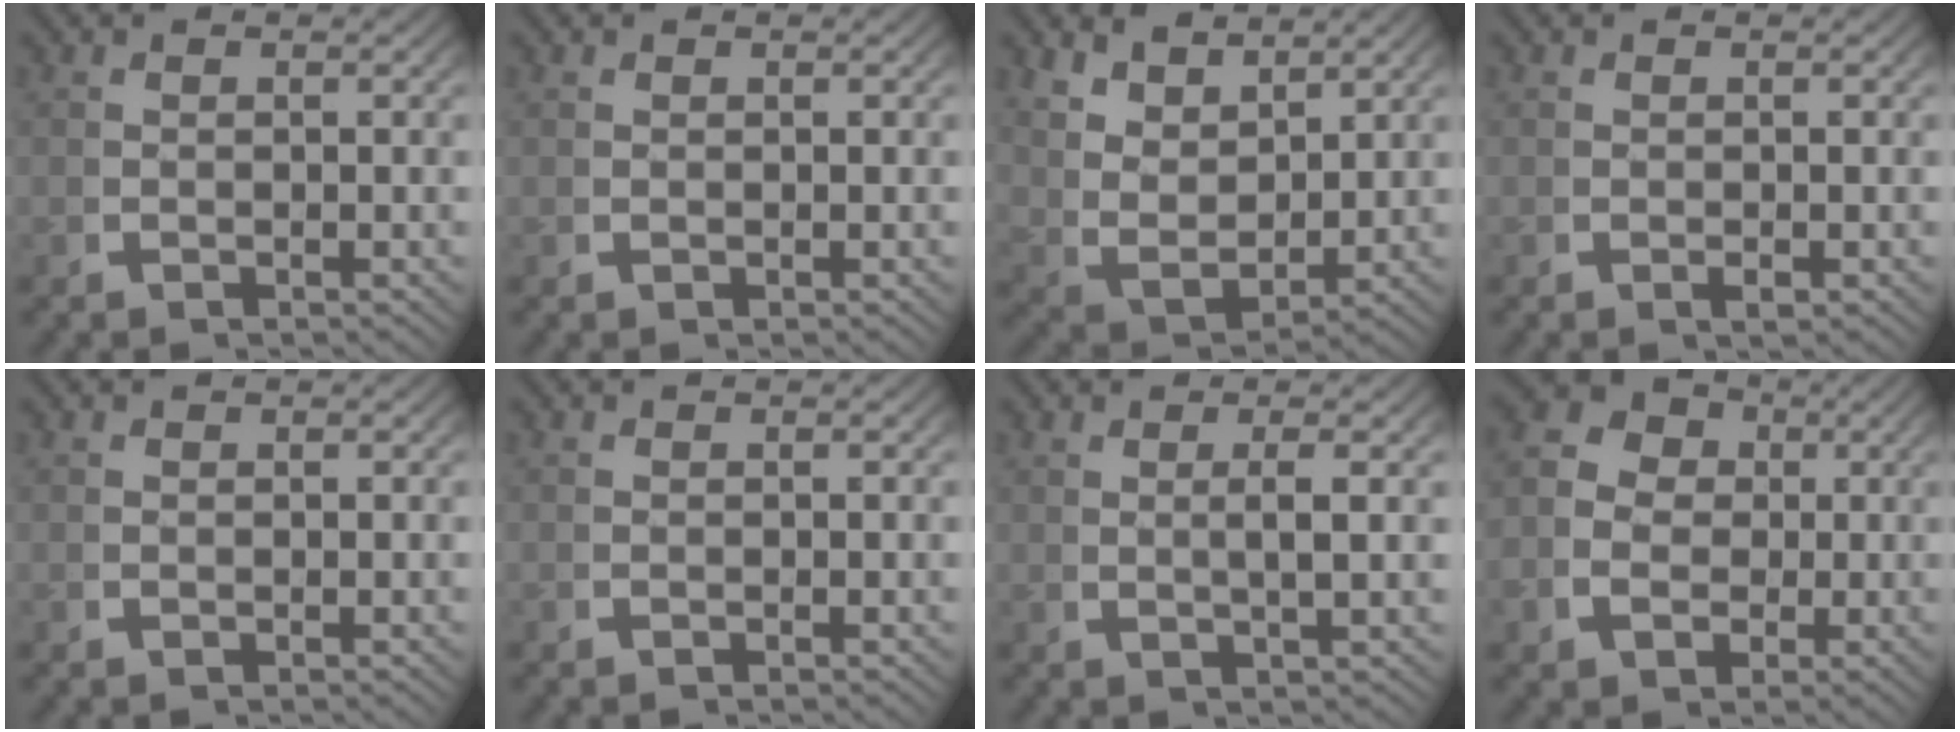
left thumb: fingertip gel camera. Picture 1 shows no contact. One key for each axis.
{"total": 0.0}
{"total": 6.1, "fx": 2.0, "fy": 4.1, "fz": 4.1, "tx": -0.106, "ty": -0.020, "tz": 0.047}
{"total": 0.6, "fx": 0.0, "fy": 0.3, "fz": 0.5, "tx": -0.010, "ty": -0.001, "tz": -0.001}
{"total": 0.0}
{"total": 0.0}
{"total": 2.0, "fx": 1.0, "fy": -0.1, "fz": 1.8, "tx": -0.038, "ty": -0.001, "tz": 0.023}
{"total": 9.1, "fx": 1.3, "fy": 8.0, "fz": 4.1, "tx": -0.086, "ty": -0.001, "tz": 0.008}